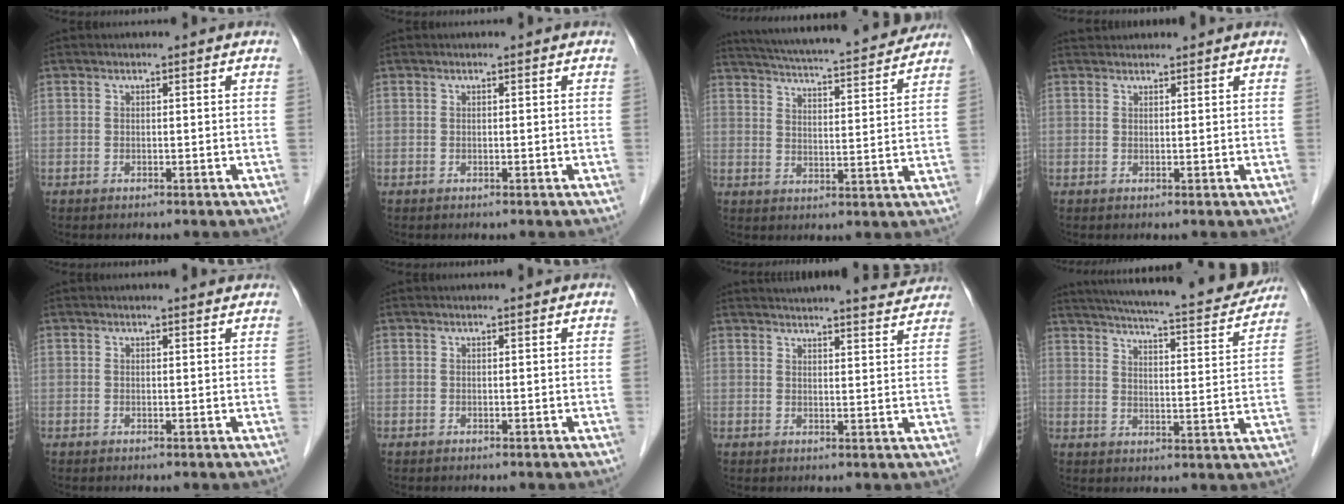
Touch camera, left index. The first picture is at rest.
{"total": 0.0}
{"total": 19.6, "force": [17.9, 1.7, 7.9], "torque": [-0.133, 0.003, 0.248]}
{"total": 2.2, "force": [2.2, 0.4, 0.1], "torque": [-0.006, 0.026, 0.039]}
{"total": 1.1, "force": [1.1, 0.1, 0.0], "torque": [-0.011, -0.006, 0.008]}
{"total": 0.0}
{"total": 13.2, "force": [12.6, 1.1, 3.9], "torque": [-0.049, -0.004, 0.148]}
{"total": 21.7, "force": [19.3, 2.4, 9.6], "torque": [-0.154, -0.018, 0.250]}